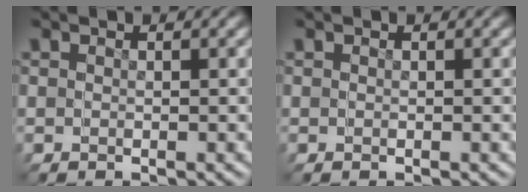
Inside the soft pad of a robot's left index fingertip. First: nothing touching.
{"total": 0.0}